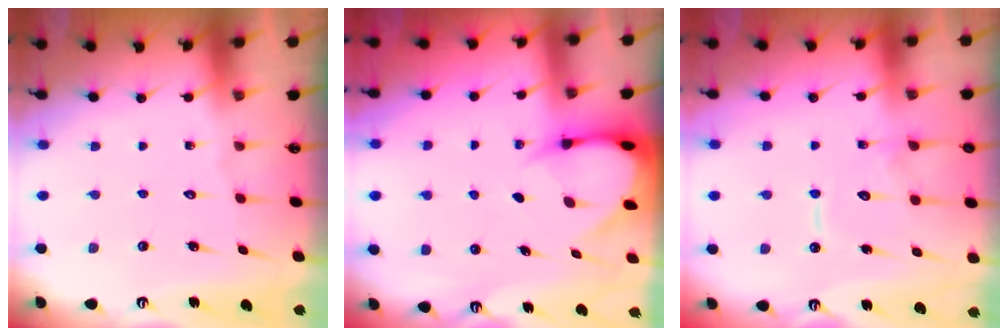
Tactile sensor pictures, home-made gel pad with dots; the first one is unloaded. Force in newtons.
{"total": 4.7, "press": 4.7, "slide": 0.6}
{"total": 11.3, "press": 11.2, "slide": 1.2}